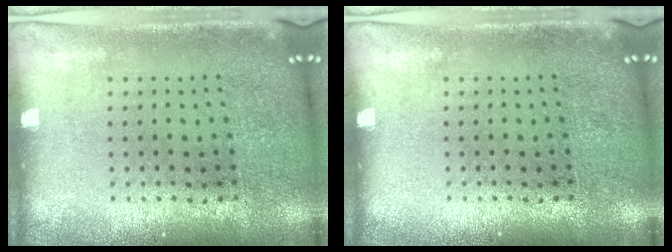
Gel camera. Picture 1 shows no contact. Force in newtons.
{"total": 0.0}